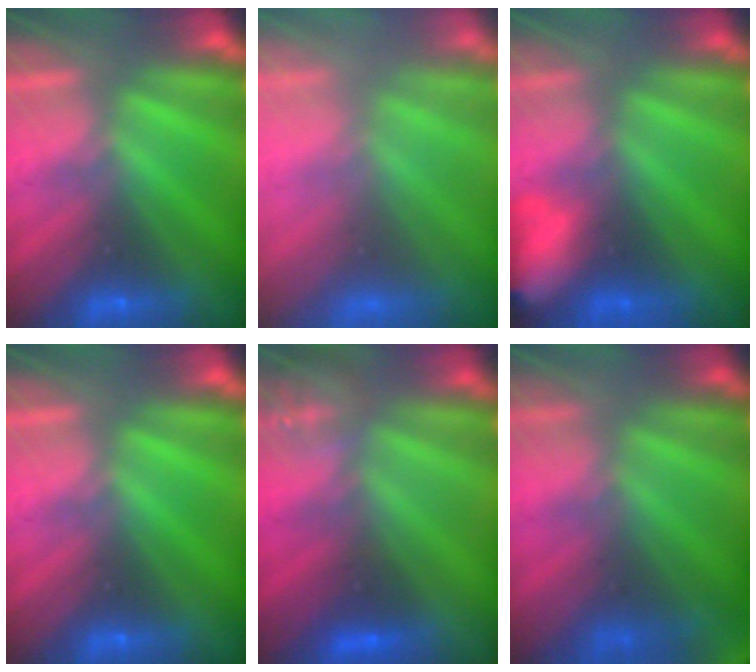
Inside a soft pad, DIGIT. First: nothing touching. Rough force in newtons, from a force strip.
{"total": 8.1}
{"total": 8.7}
{"total": 0.0}
{"total": 3.0}
{"total": 8.3}